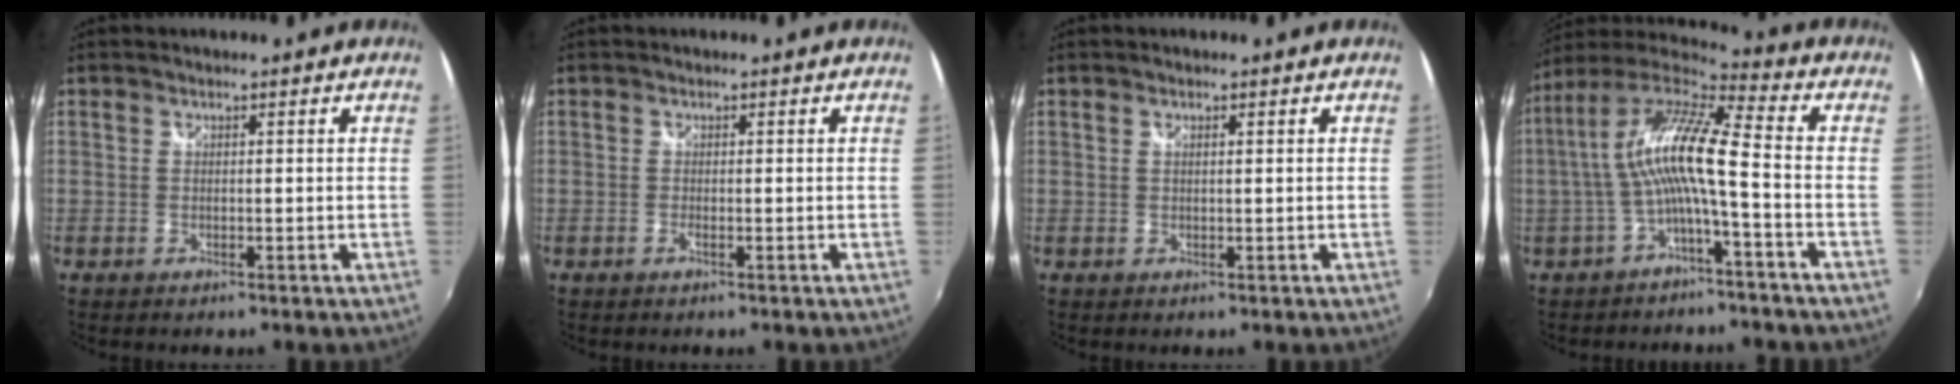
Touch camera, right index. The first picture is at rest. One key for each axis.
{"total": 0.8, "fx": -0.5, "fy": -0.1, "fz": 0.6, "tx": -0.010, "ty": -0.001, "tz": -0.011}
{"total": 0.6, "fx": 0.4, "fy": 0.0, "fz": 0.5, "tx": -0.011, "ty": 0.002, "tz": 0.006}
{"total": 12.3, "fx": -1.7, "fy": 1.0, "fz": 12.1, "tx": -0.238, "ty": 0.017, "tz": -0.034}